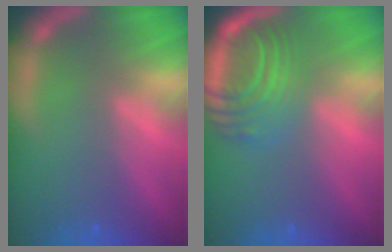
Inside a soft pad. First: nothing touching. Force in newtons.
{"total": 9.0}